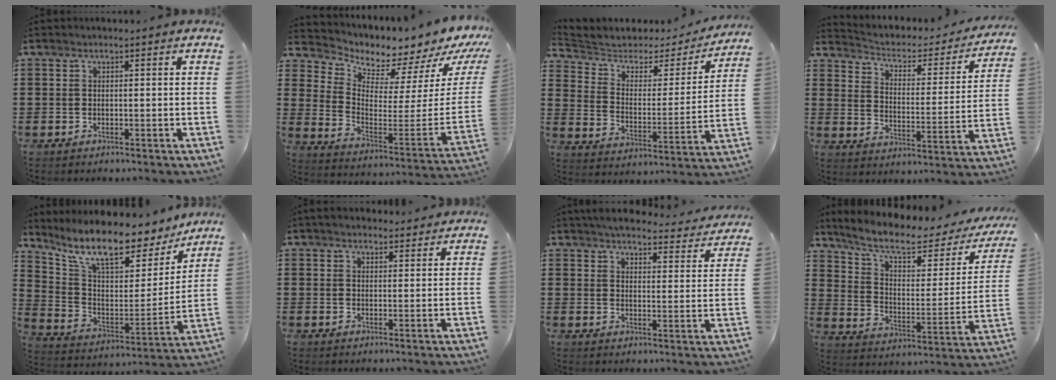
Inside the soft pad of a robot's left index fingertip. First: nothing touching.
{"total": 3.9, "force": [3.8, 0.4, -0.7], "torque": [-0.005, -0.074, 0.057]}
{"total": 4.0, "force": [3.1, 2.4, 1.0], "torque": [-0.046, -0.018, 0.047]}
{"total": 2.4, "force": [1.8, 1.2, 1.1], "torque": [-0.036, -0.017, 0.020]}
{"total": 11.3, "force": [9.2, 2.9, 6.0], "torque": [-0.140, -0.064, 0.156]}
{"total": 2.6, "force": [2.3, 1.0, 0.5], "torque": [-0.016, 0.004, 0.044]}
{"total": 4.7, "force": [4.5, 0.5, 1.2], "torque": [-0.035, -0.027, 0.077]}
{"total": 8.5, "force": [6.2, 1.9, 5.5], "torque": [-0.123, -0.036, 0.103]}